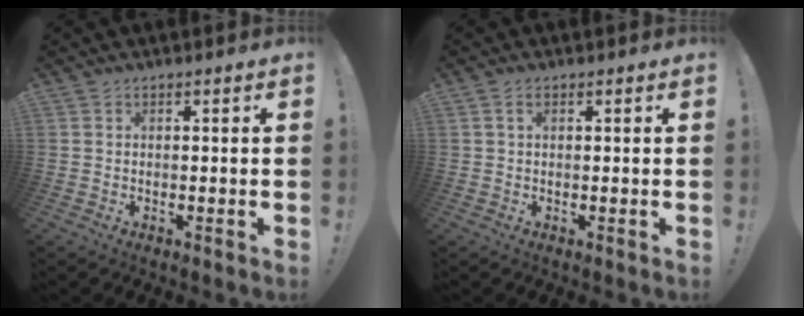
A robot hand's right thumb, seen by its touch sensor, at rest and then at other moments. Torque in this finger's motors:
{"motor_torque": [-0.07, -0.07, -0.21, 0.08, 0.01]}